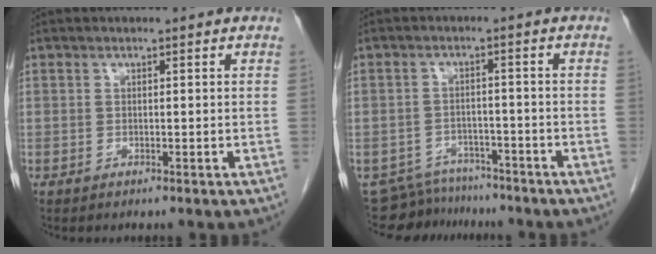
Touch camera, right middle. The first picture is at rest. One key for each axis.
{"total": 8.2, "fx": -7.7, "fy": 3.0, "fz": 0.1, "tx": 0.001, "ty": 0.007, "tz": -0.109}